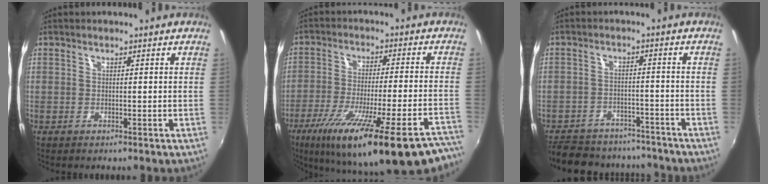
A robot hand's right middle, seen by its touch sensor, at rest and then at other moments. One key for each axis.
{"total": 29.6, "fx": -21.6, "fy": 5.7, "fz": 19.5, "tx": -0.311, "ty": -0.075, "tz": -0.308}
{"total": 18.6, "fx": -15.6, "fy": 7.6, "fz": 6.5, "tx": -0.154, "ty": 0.012, "tz": -0.211}